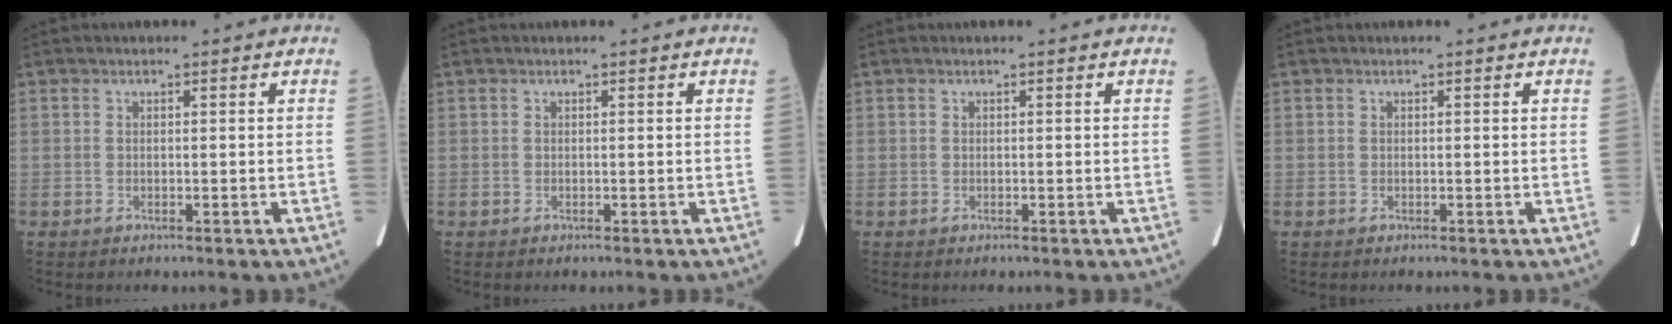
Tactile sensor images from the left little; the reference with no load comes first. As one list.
[{"total": 0.0}, {"total": 0.0}, {"total": 0.0}]